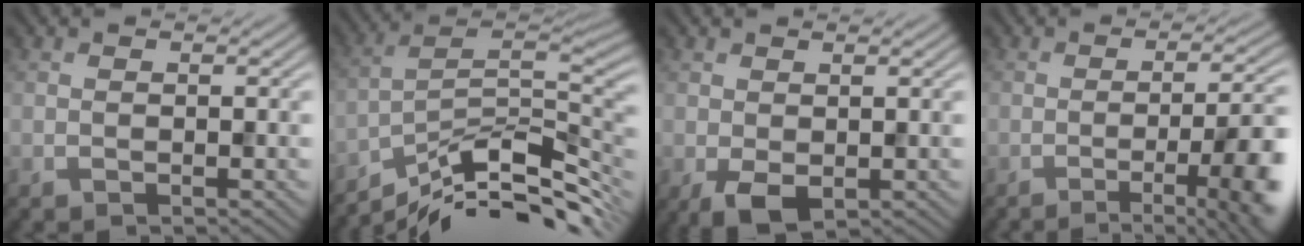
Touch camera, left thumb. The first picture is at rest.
{"total": 13.0, "force": [-9.5, 3.6, 8.1], "torque": [-0.146, 0.002, -0.164]}
{"total": 2.9, "force": [-0.7, 1.8, 2.1], "torque": [-0.050, -0.008, -0.009]}
{"total": 11.3, "force": [-4.0, 2.8, 10.1], "torque": [-0.122, -0.002, -0.061]}